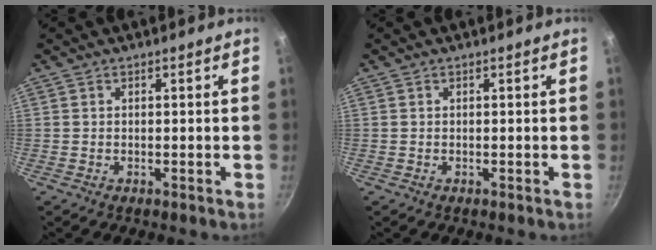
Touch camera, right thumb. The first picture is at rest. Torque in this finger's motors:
{"motor_torque": [-0.01, -0.01, 0.04, 0.00, 0.00]}